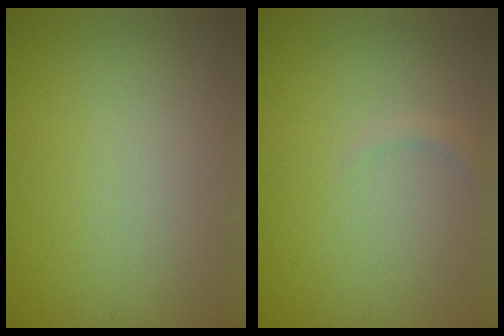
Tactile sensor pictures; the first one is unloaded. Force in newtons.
{"total": 0.8, "press": 0.8, "slide": 0.0}